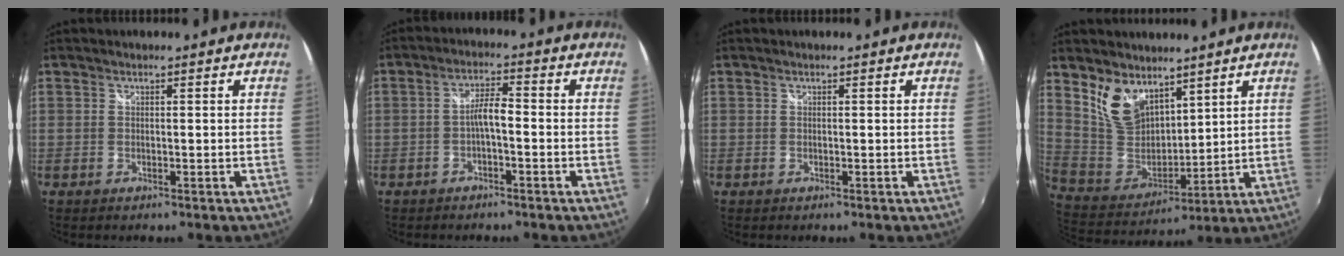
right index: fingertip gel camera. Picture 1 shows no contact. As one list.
[{"total": 3.7, "force": [-1.4, 0.8, 3.3], "torque": [-0.065, 0.010, -0.025]}, {"total": 0.0}, {"total": 11.7, "force": [7.6, 6.7, 5.8], "torque": [-0.117, 0.003, 0.166]}]